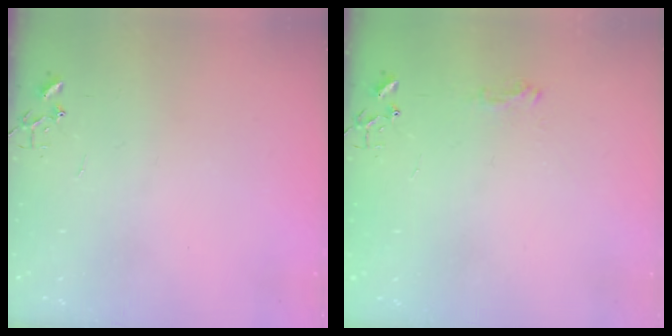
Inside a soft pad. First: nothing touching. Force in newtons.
{"total": 7.8, "press": 7.8, "slide": 0.7}